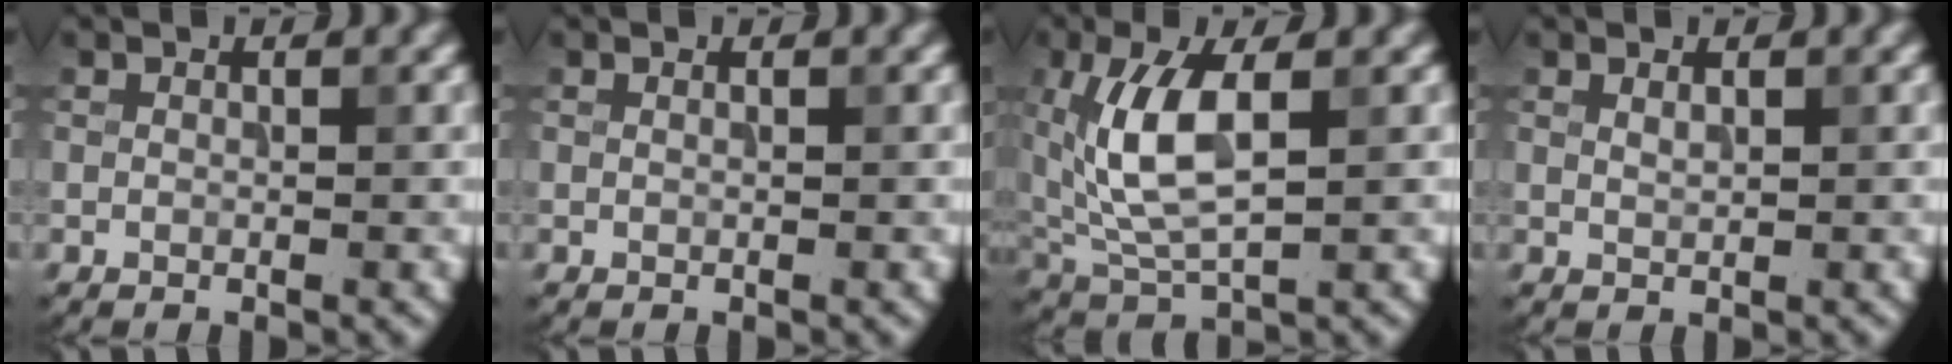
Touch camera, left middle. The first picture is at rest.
{"total": 0.0}
{"total": 7.3, "force": [1.4, 3.3, 6.3], "torque": [-0.141, 0.004, 0.026]}
{"total": 0.6, "force": [0.4, 0.2, 0.4], "torque": [-0.008, -0.001, 0.009]}